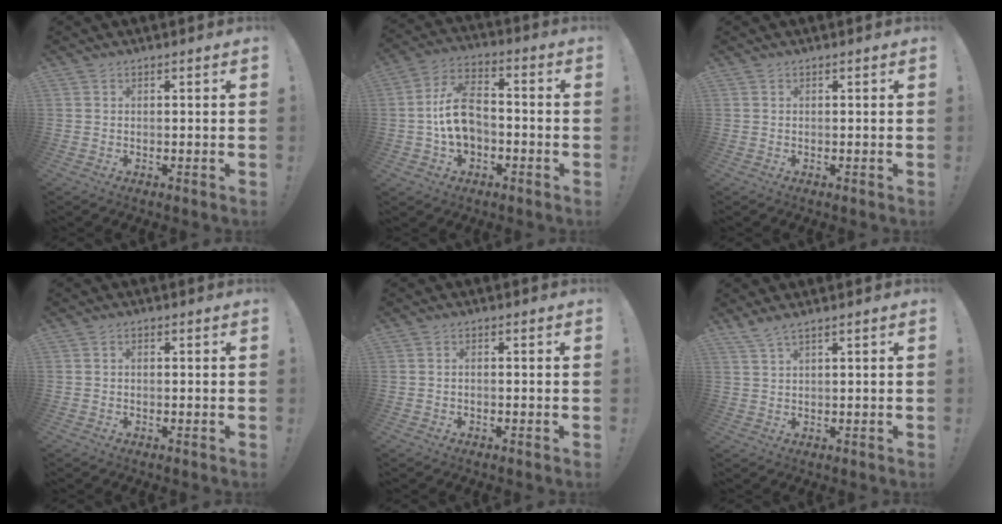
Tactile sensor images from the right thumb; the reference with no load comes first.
{"total": 12.4, "force": [-1.8, 8.5, 8.8], "torque": [-0.170, 0.020, -0.033]}
{"total": 0.0}
{"total": 0.7, "force": [-0.4, 0.5, 0.4], "torque": [-0.015, 0.004, -0.006]}
{"total": 0.9, "force": [-0.7, 0.3, 0.4], "torque": [-0.012, 0.004, -0.012]}
{"total": 2.9, "force": [2.2, 0.0, 1.9], "torque": [-0.045, -0.007, 0.040]}